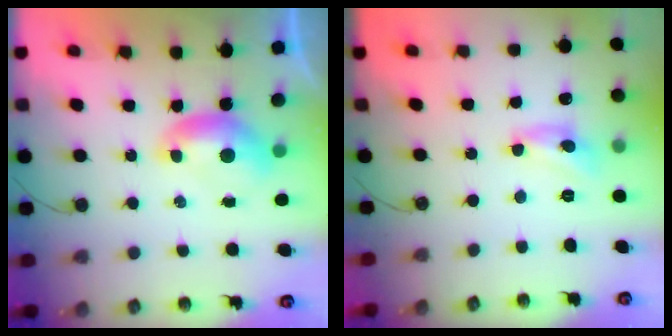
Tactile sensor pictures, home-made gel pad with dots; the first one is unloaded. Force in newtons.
{"total": 4.7, "press": 4.7, "slide": 0.3}